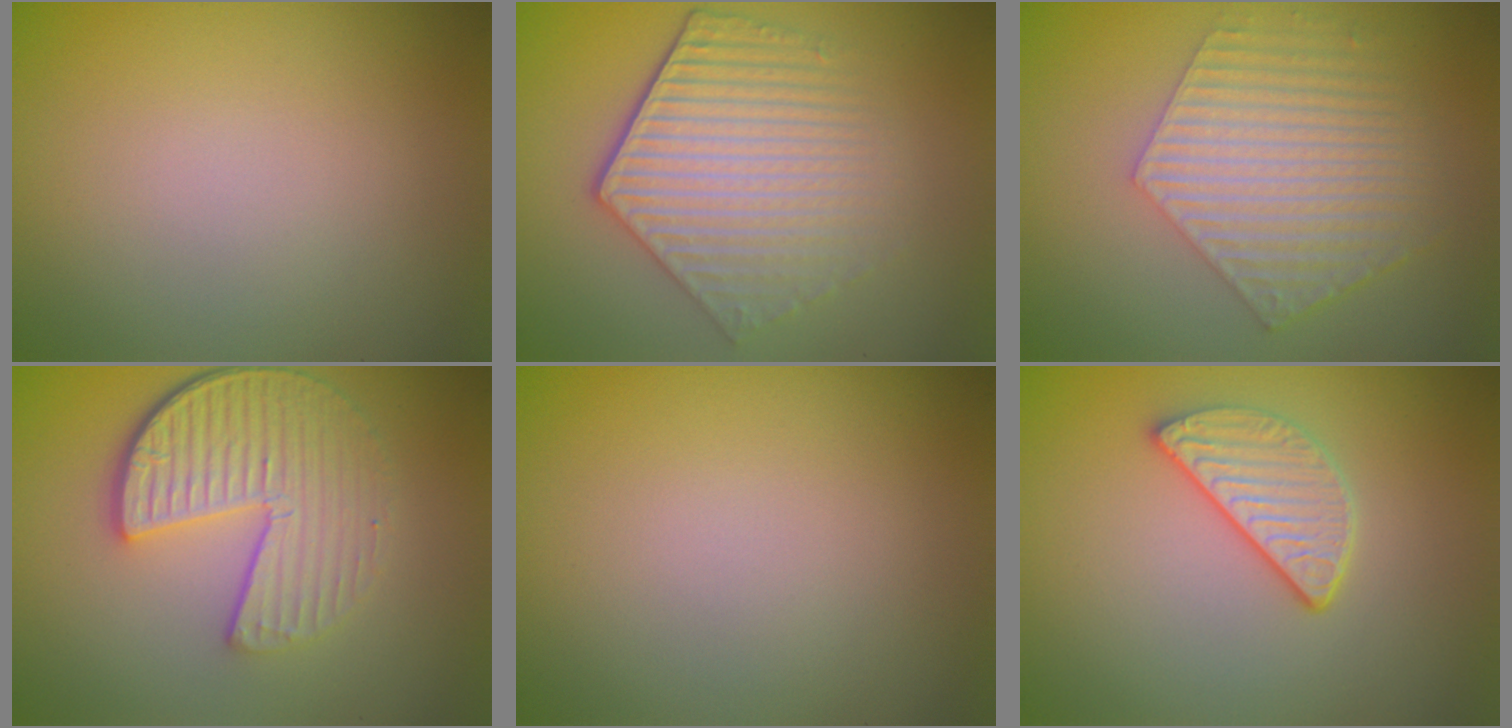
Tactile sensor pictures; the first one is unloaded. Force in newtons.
{"total": 5.6, "press": 4.2, "slide": 3.7}
{"total": 5.6, "press": 4.2, "slide": 3.7}
{"total": 5.7, "press": 4.2, "slide": 3.9}
{"total": 0.0}
{"total": 3.1, "press": 2.4, "slide": 1.9}